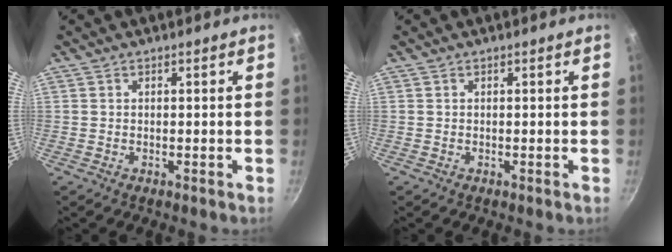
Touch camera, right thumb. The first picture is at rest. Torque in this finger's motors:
{"motor_torque": [0.00, 0.00, 0.00, 0.00, 0.00]}